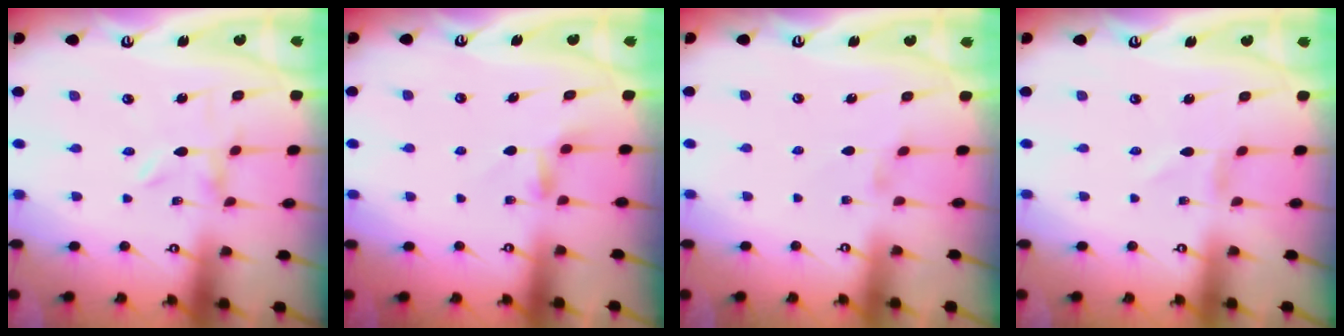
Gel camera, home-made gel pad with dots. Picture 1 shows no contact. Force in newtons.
{"total": 3.3, "press": 3.3, "slide": 0.4}
{"total": 0.0}
{"total": 0.0}